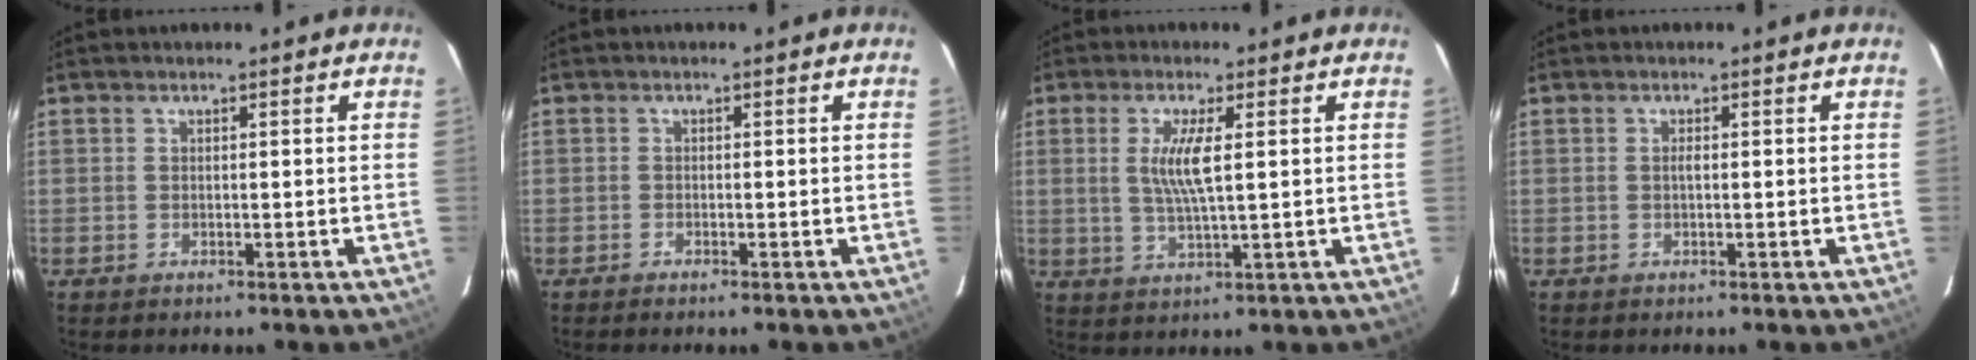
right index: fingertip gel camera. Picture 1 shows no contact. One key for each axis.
{"total": 0.6, "fx": -0.6, "fy": 0.0, "fz": 0.1, "tx": -0.003, "ty": -0.003, "tz": -0.011}
{"total": 5.8, "fx": 1.1, "fy": 0.5, "fz": 5.7, "tx": -0.114, "ty": -0.006, "tz": 0.021}
{"total": 0.7, "fx": -0.1, "fy": 0.1, "fz": 0.7, "tx": -0.012, "ty": 0.003, "tz": -0.003}